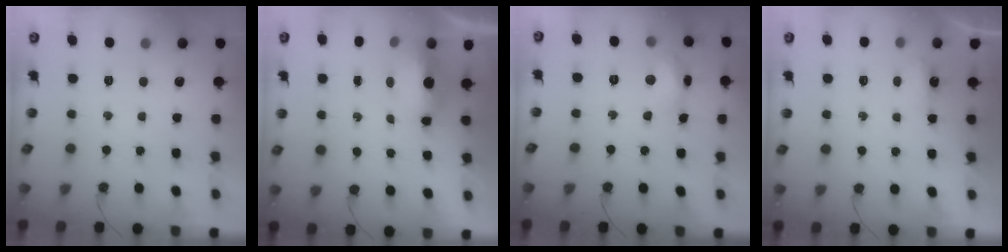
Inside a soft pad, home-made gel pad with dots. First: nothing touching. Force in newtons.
{"total": 6.9, "press": 6.7, "slide": 1.8}
{"total": 12.1, "press": 12.1, "slide": 0.9}
{"total": 3.4, "press": 3.3, "slide": 0.6}